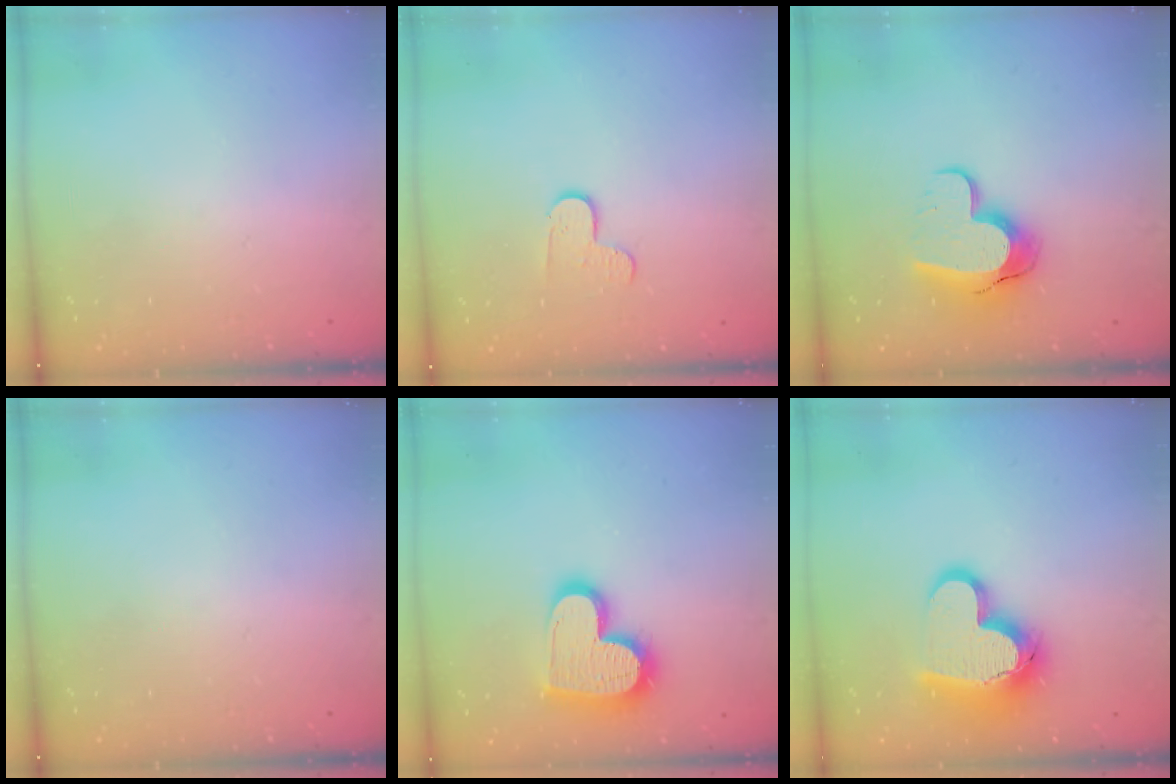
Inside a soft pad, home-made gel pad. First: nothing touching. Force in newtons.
{"total": 3.3, "press": 3.3, "slide": 0.3}
{"total": 11.8, "press": 11.7, "slide": 1.0}
{"total": 0.0}
{"total": 18.2, "press": 18.1, "slide": 1.3}
{"total": 15.9, "press": 15.7, "slide": 2.2}